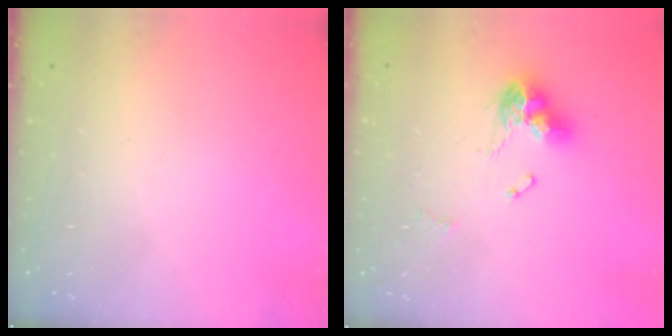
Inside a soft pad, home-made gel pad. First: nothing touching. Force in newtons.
{"total": 11.0, "press": 10.9, "slide": 1.3}